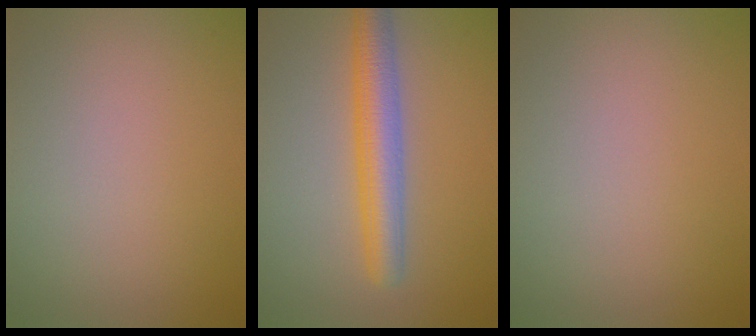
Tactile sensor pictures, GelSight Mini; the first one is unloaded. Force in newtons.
{"total": 4.7, "press": 4.7, "slide": 0.2}
{"total": 0.0}